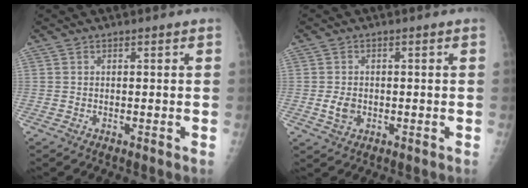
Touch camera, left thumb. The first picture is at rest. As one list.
[{"total": 3.3, "force": [-0.5, 2.5, 2.1], "torque": [-0.033, 0.000, -0.005]}]